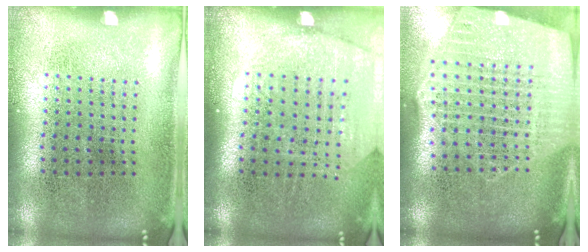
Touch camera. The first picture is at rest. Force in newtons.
{"total": 1.8, "press": 1.5, "slide": 0.9}
{"total": 2.6, "press": 2.2, "slide": 1.4}